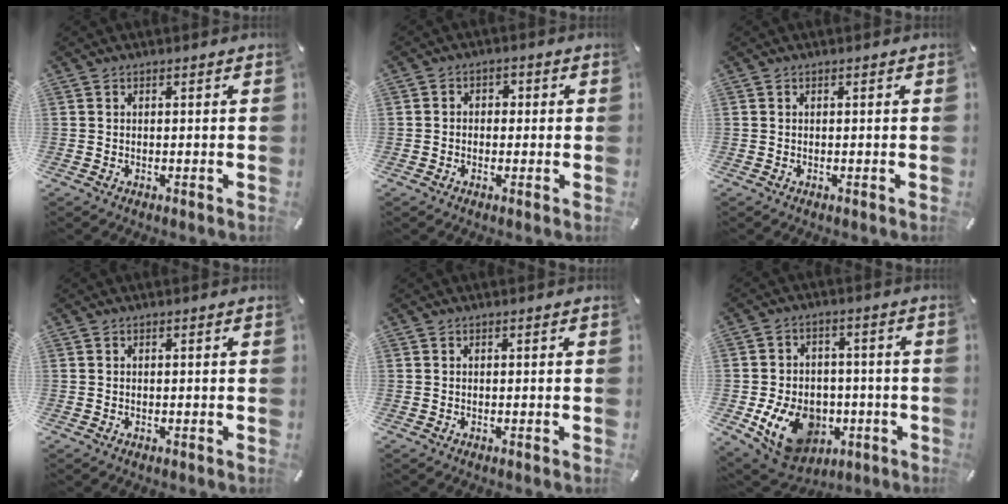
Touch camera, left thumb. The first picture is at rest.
{"total": 2.7, "force": [-1.1, 2.3, 1.0], "torque": [-0.019, 0.012, -0.024]}
{"total": 0.0}
{"total": 0.0}
{"total": 0.0}
{"total": 14.7, "force": [-4.5, 11.2, 8.3], "torque": [-0.152, 0.025, -0.068]}